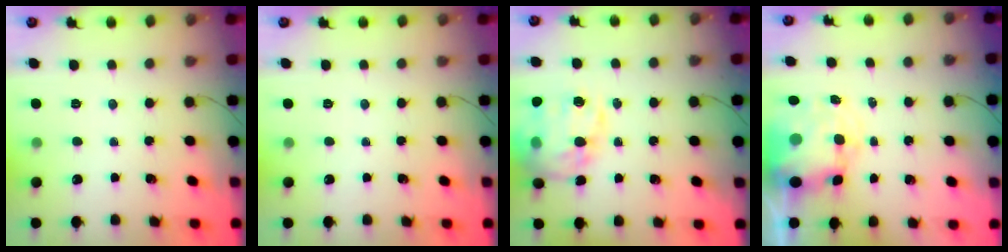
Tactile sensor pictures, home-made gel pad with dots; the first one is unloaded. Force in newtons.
{"total": 0.0}
{"total": 22.5, "press": 22.1, "slide": 4.0}
{"total": 8.9, "press": 8.7, "slide": 2.0}